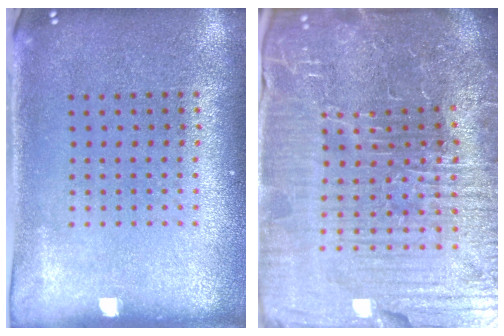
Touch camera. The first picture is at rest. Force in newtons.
{"total": 7.3, "press": 6.6, "slide": 3.3}